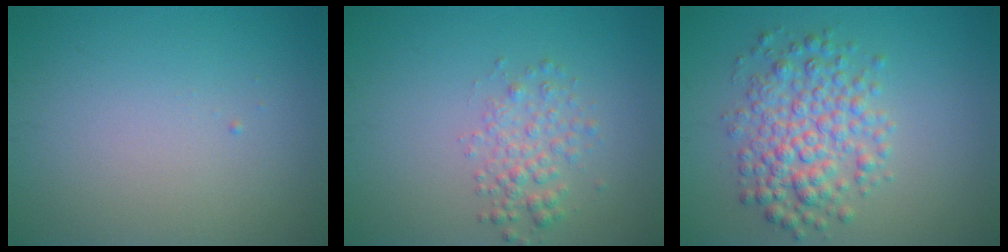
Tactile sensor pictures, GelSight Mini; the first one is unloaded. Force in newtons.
{"total": 2.4, "press": 2.4, "slide": 0.1}
{"total": 5.2, "press": 5.2, "slide": 0.1}